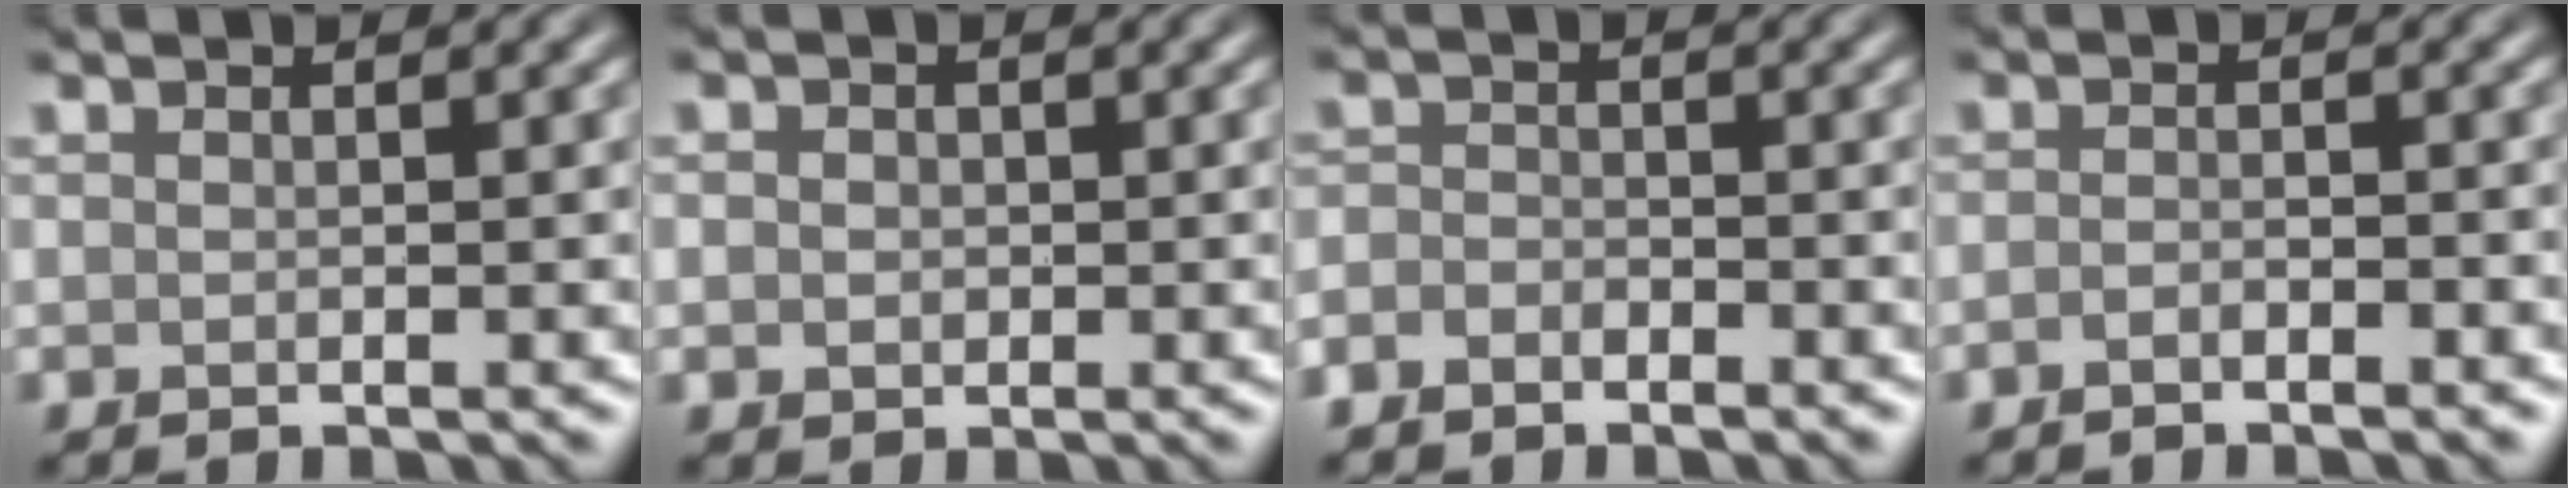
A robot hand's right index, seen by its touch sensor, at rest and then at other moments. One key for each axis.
{"total": 1.6, "fx": 0.1, "fy": 1.4, "fz": 0.7, "tx": -0.005, "ty": 0.006, "tz": -0.005}
{"total": 2.2, "fx": -1.7, "fy": 1.2, "fz": 0.8, "tx": -0.013, "ty": 0.001, "tz": -0.038}
{"total": 1.8, "fx": -1.3, "fy": 0.3, "fz": 1.2, "tx": -0.022, "ty": 0.001, "tz": -0.025}